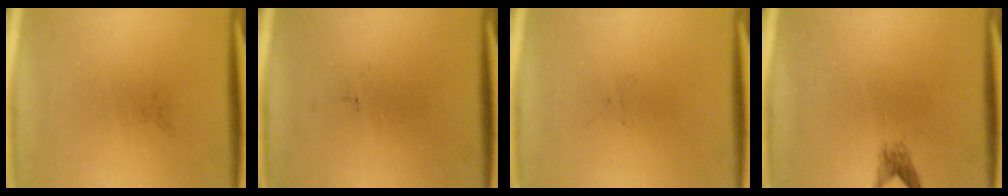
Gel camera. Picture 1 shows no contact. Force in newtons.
{"total": 0.0}
{"total": 0.0}
{"total": 1.5}